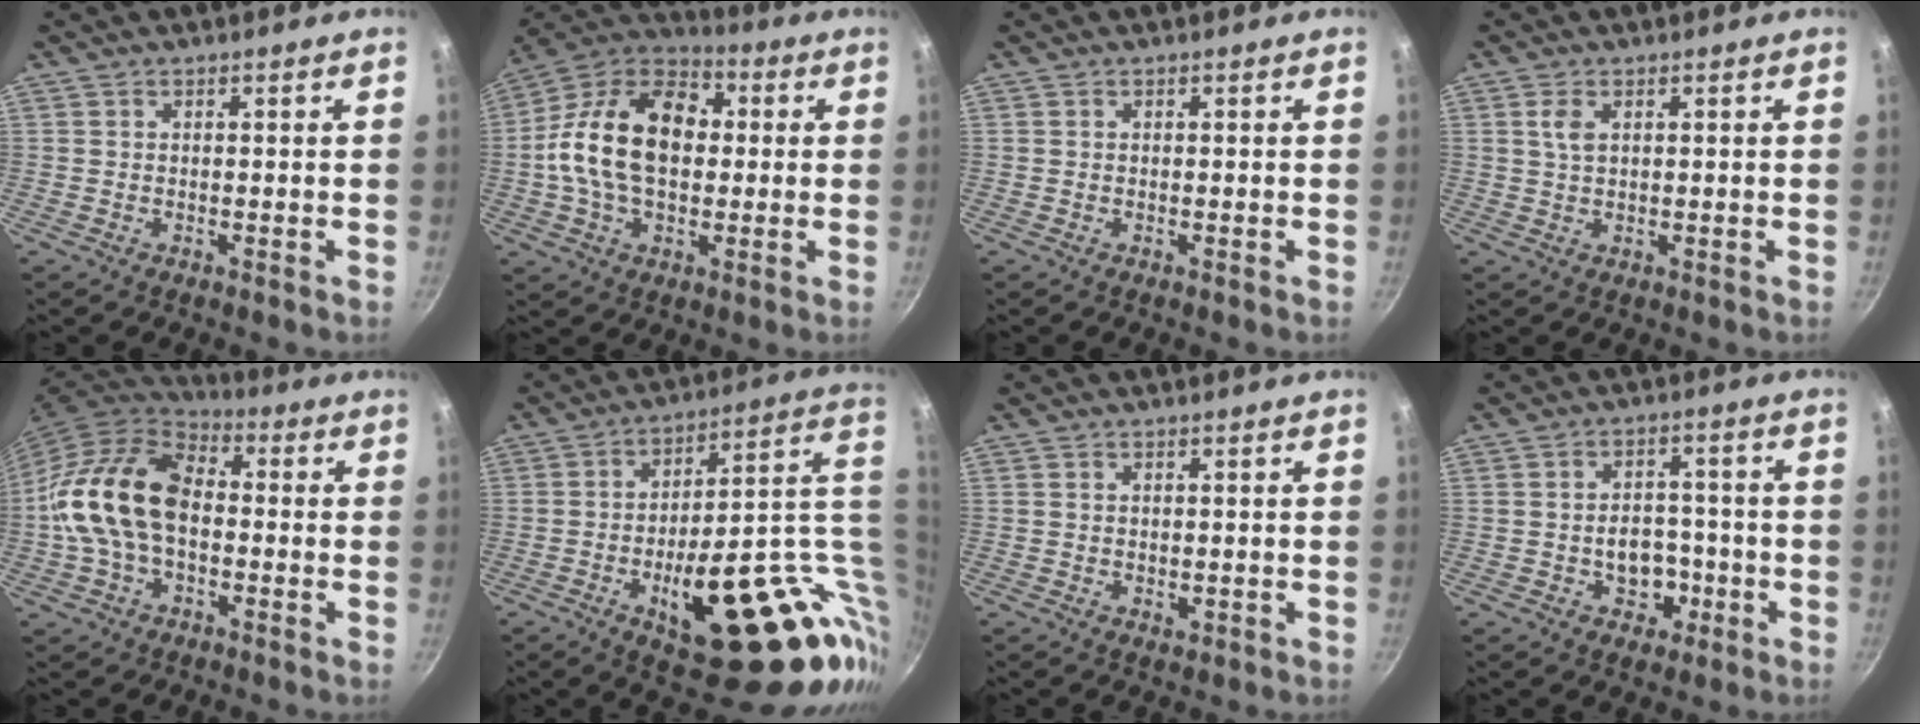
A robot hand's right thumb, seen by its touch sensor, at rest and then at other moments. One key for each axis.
{"total": 19.9, "fx": 0.9, "fy": 13.2, "fz": 14.9, "tx": -0.236, "ty": 0.033, "tz": -0.003}
{"total": 0.0}
{"total": 2.7, "fx": 0.9, "fy": 1.5, "fz": 2.0, "tx": -0.038, "ty": -0.003, "tz": 0.018}
{"total": 18.0, "fx": -0.9, "fy": 12.0, "fz": 13.4, "tx": -0.237, "ty": 0.039, "tz": -0.031}
{"total": 29.3, "fx": -1.7, "fy": 13.0, "fz": 26.2, "tx": -0.296, "ty": 0.011, "tz": 0.004}
{"total": 1.0, "fx": 0.2, "fy": 0.7, "fz": 0.7, "tx": -0.008, "ty": -0.001, "tz": 0.003}
{"total": 6.8, "fx": -2.0, "fy": 5.2, "fz": 3.8, "tx": -0.021, "ty": 0.018, "tz": -0.026}